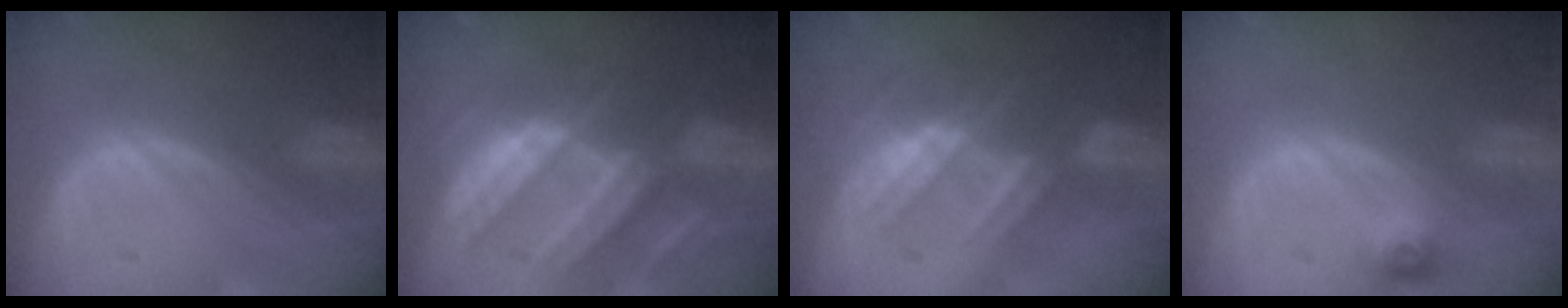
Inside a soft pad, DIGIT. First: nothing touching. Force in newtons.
{"total": 10.5, "press": 9.3, "slide": 4.9}
{"total": 7.2, "press": 6.6, "slide": 2.9}
{"total": 2.3, "press": 2.2, "slide": 0.7}